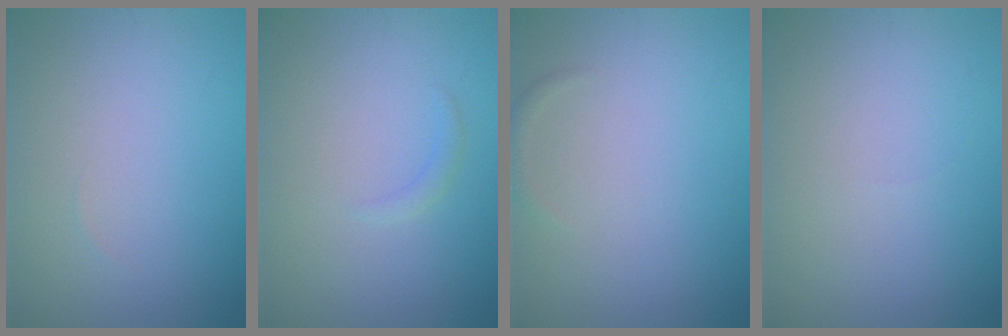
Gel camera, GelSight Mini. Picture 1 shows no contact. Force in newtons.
{"total": 0.7, "press": 0.7, "slide": 0.1}
{"total": 0.6, "press": 0.6, "slide": 0.1}
{"total": 0.0}